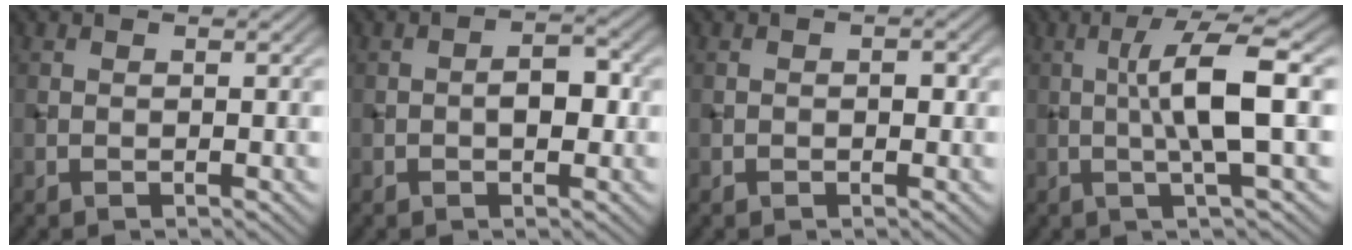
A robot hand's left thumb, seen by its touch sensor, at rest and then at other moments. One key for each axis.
{"total": 3.0, "fx": -0.4, "fy": 1.6, "fz": 2.5, "tx": -0.035, "ty": 0.004, "tz": -0.012}
{"total": 1.0, "fx": -0.1, "fy": 0.7, "fz": 0.7, "tx": -0.009, "ty": -0.002, "tz": -0.005}
{"total": 7.0, "fx": 0.4, "fy": 0.7, "fz": 7.0, "tx": -0.129, "ty": 0.016, "tz": 0.005}